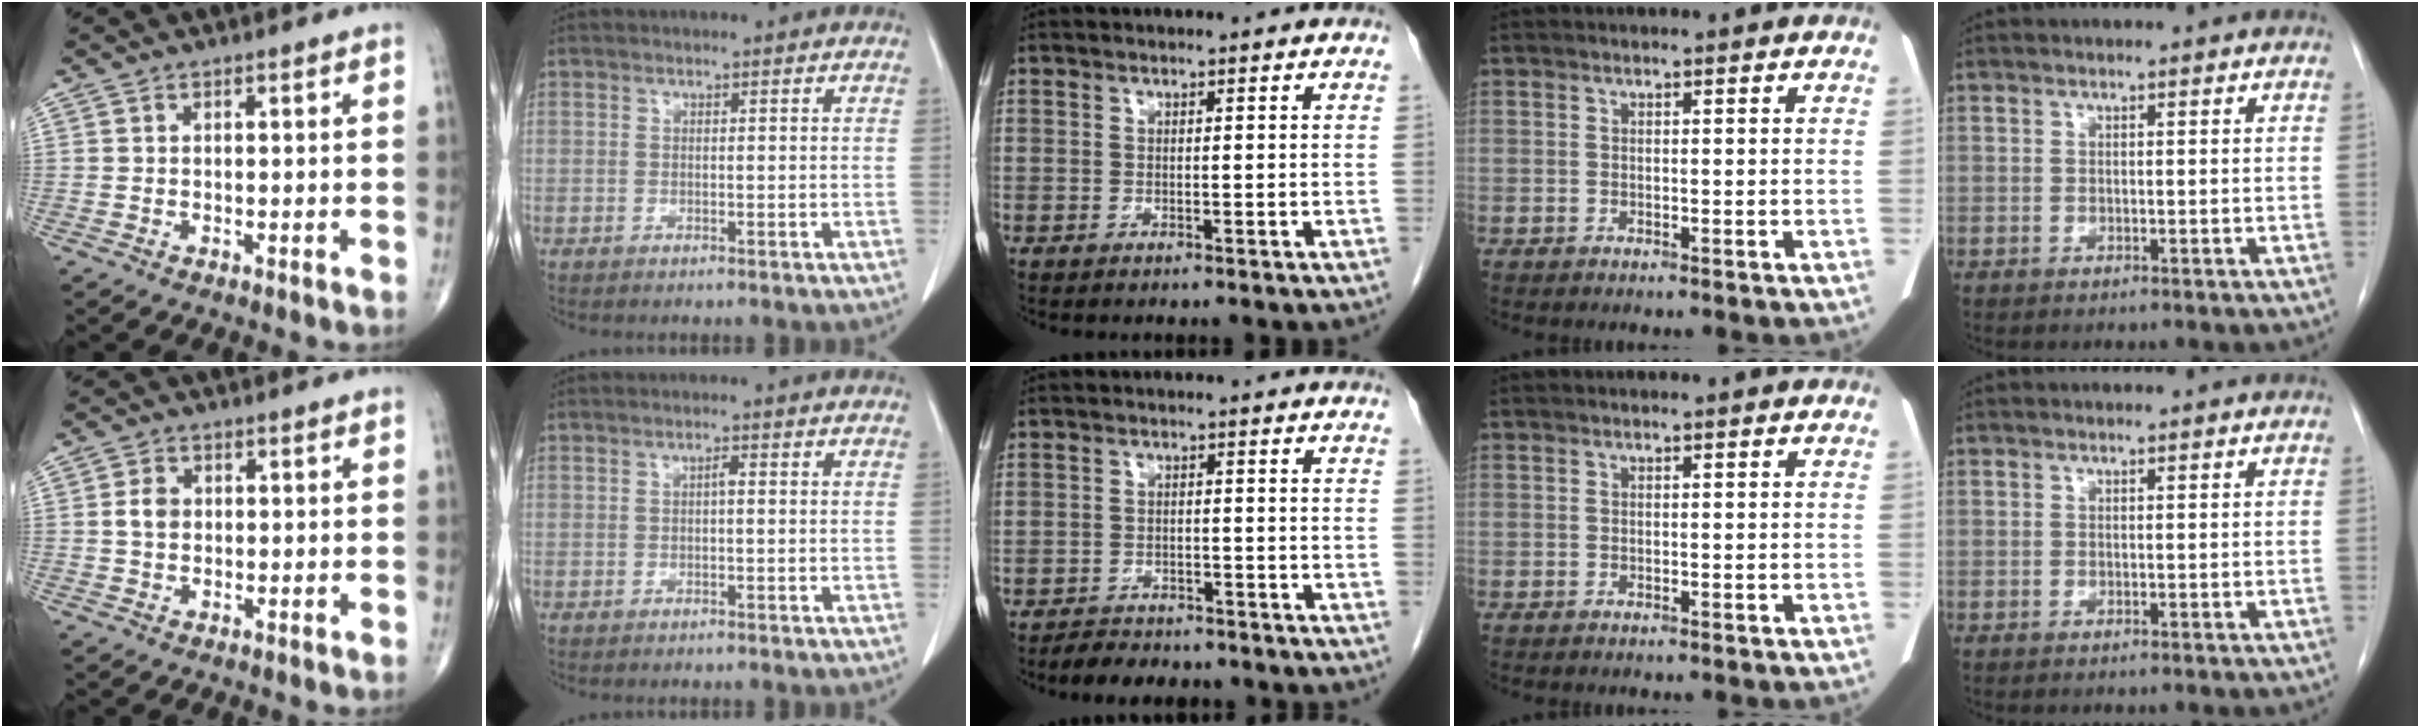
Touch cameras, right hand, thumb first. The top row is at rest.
{"thumb": {"total": 3.1, "force": [0.2, 2.4, 2.0], "torque": [-0.034, 0.005, 0.001]}, "index": {"total": 0.9, "force": [0.0, 0.2, 0.9], "torque": [-0.014, 0.002, 0.000]}, "middle": {"total": 5.3, "force": [-4.7, 1.9, 1.5], "torque": [-0.031, -0.006, -0.066]}}